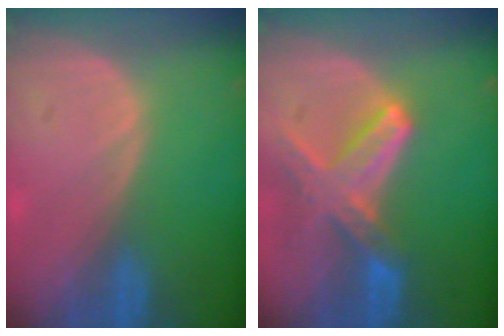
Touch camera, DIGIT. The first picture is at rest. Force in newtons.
{"total": 8.1, "press": 7.1, "slide": 3.9}